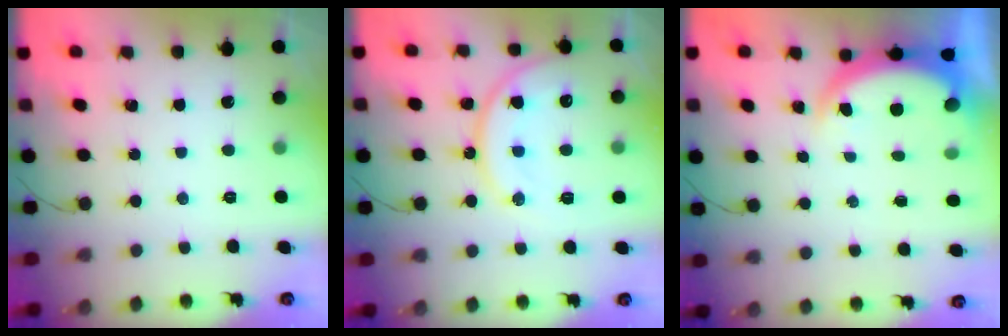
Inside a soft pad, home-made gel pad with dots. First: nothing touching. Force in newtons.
{"total": 14.0, "press": 14.0, "slide": 1.2}
{"total": 5.3, "press": 5.3, "slide": 0.4}